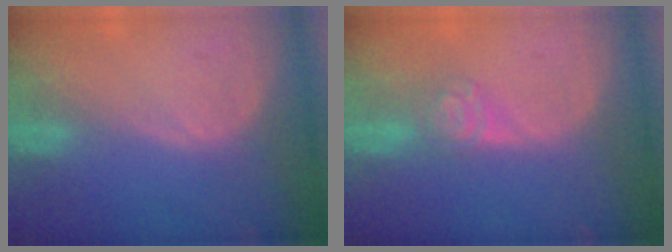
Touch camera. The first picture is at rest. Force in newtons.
{"total": 4.3, "press": 4.0, "slide": 1.6}